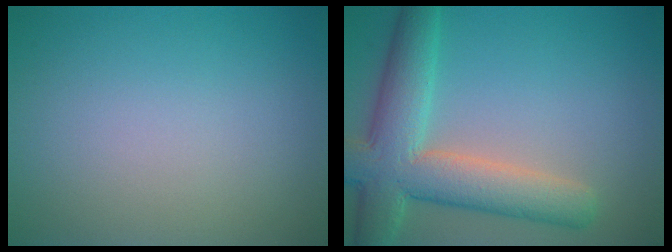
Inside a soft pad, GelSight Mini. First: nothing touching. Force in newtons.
{"total": 8.0, "press": 8.0, "slide": 0.5}